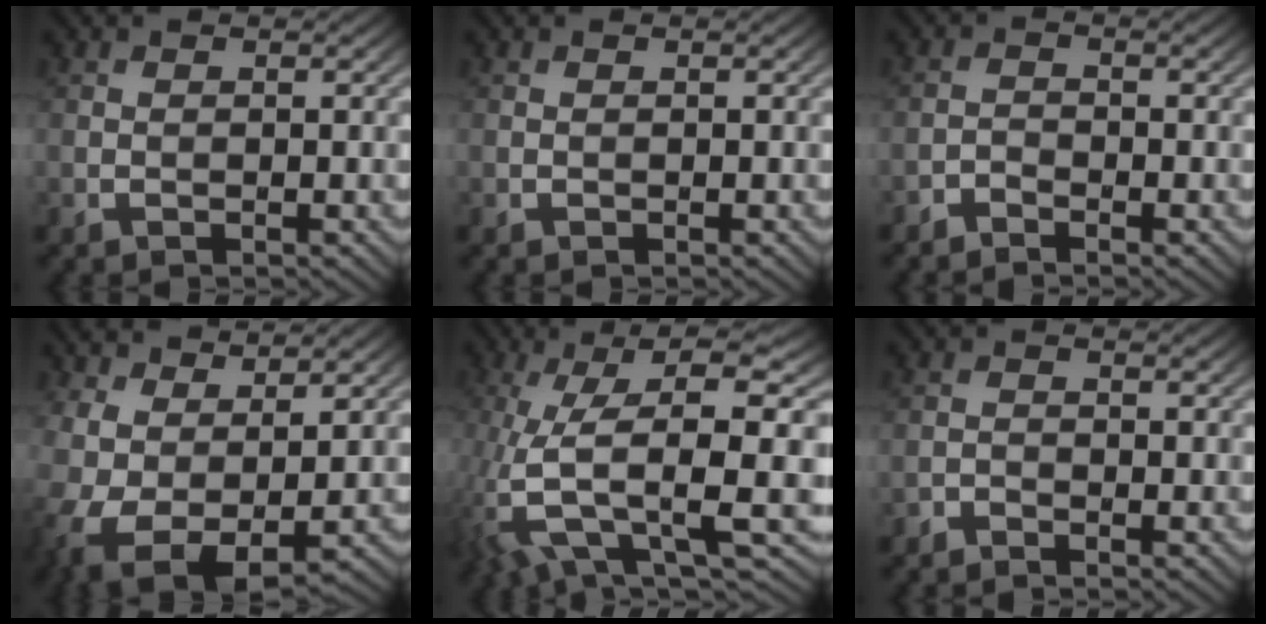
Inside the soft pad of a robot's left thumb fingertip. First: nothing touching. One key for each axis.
{"total": 0.0}
{"total": 1.4, "fx": -1.3, "fy": 0.4, "fz": 0.2, "tx": -0.003, "ty": 0.002, "tz": -0.030}
{"total": 9.9, "fx": 0.4, "fy": 5.9, "fz": 8.0, "tx": -0.201, "ty": -0.028, "tz": 0.026}
{"total": 13.5, "fx": -2.3, "fy": 4.0, "fz": 12.7, "tx": -0.262, "ty": -0.008, "tz": -0.028}
{"total": 0.9, "fx": -0.9, "fy": 0.2, "fz": 0.1, "tx": -0.002, "ty": 0.001, "tz": -0.020}